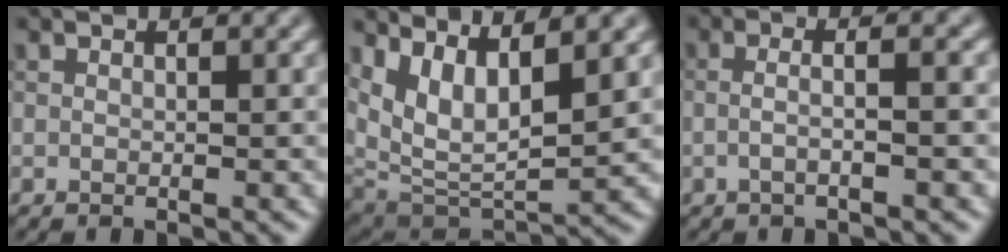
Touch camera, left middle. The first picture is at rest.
{"total": 8.2, "force": [3.5, 3.4, 6.6], "torque": [-0.134, -0.006, 0.069]}
{"total": 3.6, "force": [0.0, 1.5, 3.3], "torque": [-0.026, 0.000, -0.026]}